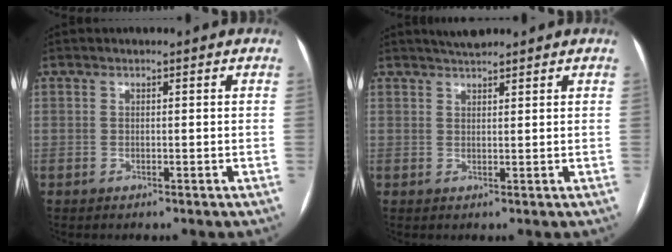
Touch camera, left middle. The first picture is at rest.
{"total": 2.9, "force": [2.7, 0.3, 1.1], "torque": [-0.020, 0.015, 0.045]}